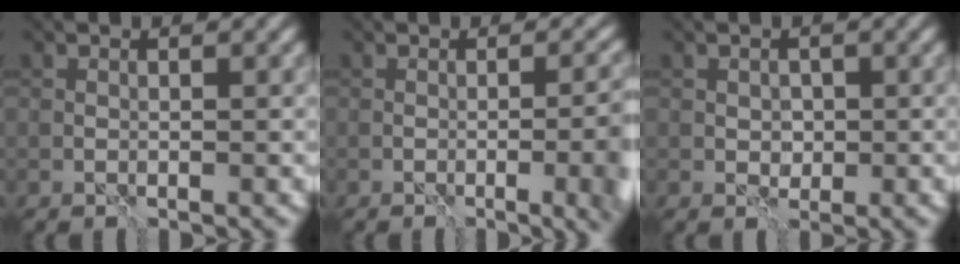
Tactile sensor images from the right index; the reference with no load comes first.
{"total": 7.5, "force": [-1.6, 2.9, 6.7], "torque": [-0.065, -0.003, -0.013]}
{"total": 1.1, "force": [0.1, 1.0, 0.6], "torque": [-0.012, -0.004, 0.001]}